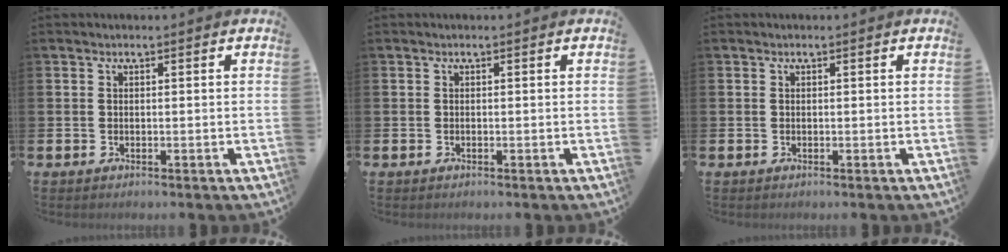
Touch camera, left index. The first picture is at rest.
{"total": 0.0}
{"total": 0.0}